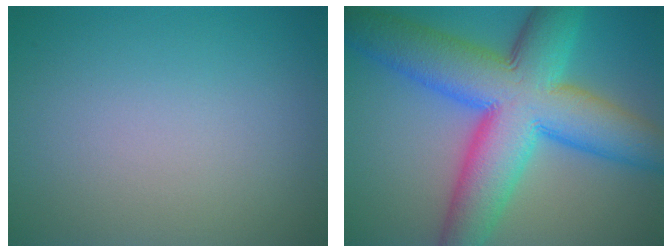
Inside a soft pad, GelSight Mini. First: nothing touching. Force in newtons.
{"total": 13.6, "press": 13.6, "slide": 0.2}